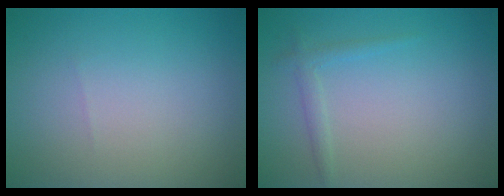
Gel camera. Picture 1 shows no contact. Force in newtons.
{"total": 1.2, "press": 1.2, "slide": 0.0}